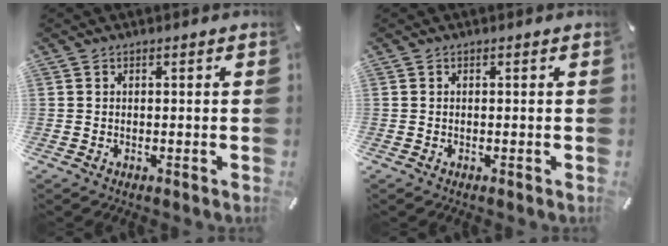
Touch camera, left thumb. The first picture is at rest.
{"total": 0.0}